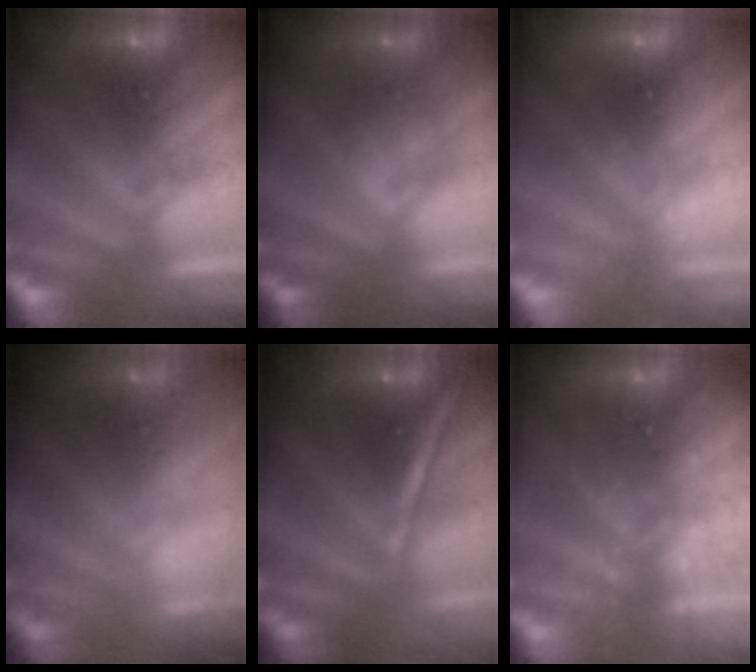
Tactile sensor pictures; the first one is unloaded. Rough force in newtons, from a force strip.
{"total": 2.0}
{"total": 2.2}
{"total": 9.1}
{"total": 1.3}
{"total": 2.1}